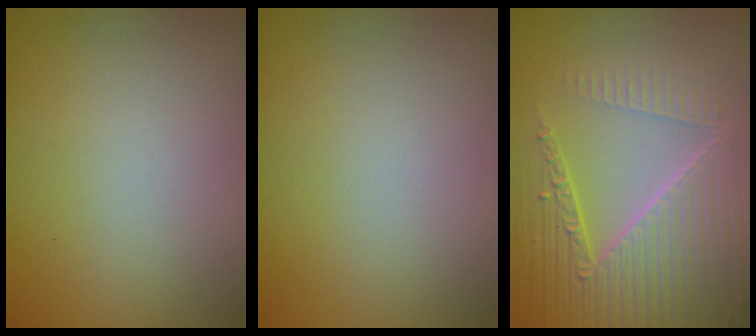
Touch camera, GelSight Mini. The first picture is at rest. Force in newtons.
{"total": 0.0}
{"total": 6.9, "press": 5.3, "slide": 4.4}